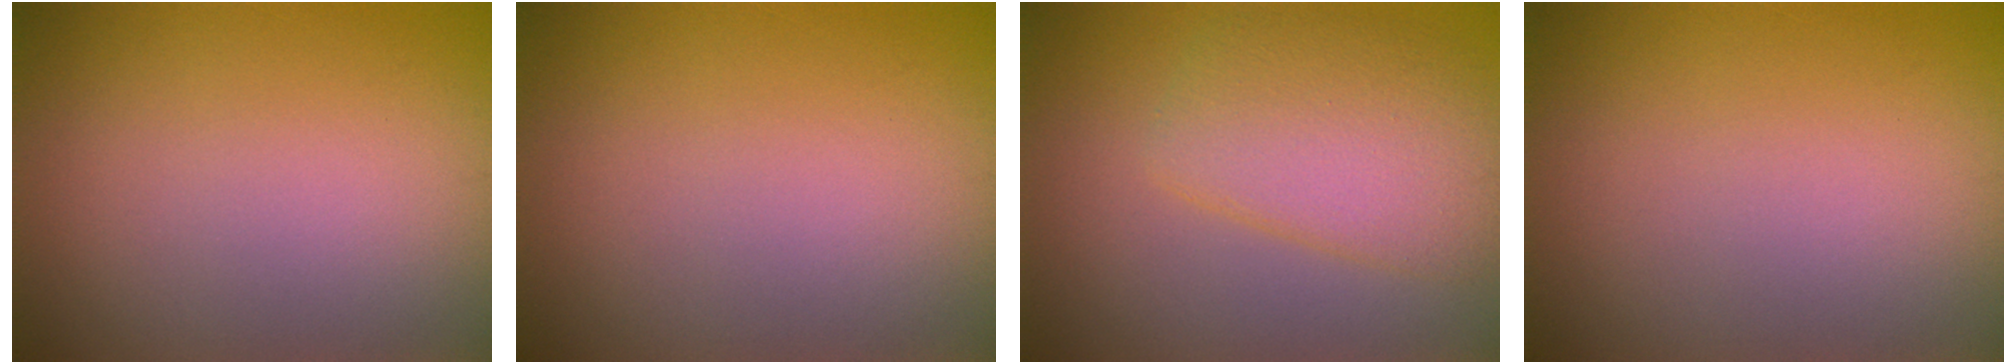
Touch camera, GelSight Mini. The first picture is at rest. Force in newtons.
{"total": 0.0}
{"total": 5.2, "press": 5.2, "slide": 0.3}
{"total": 0.0}